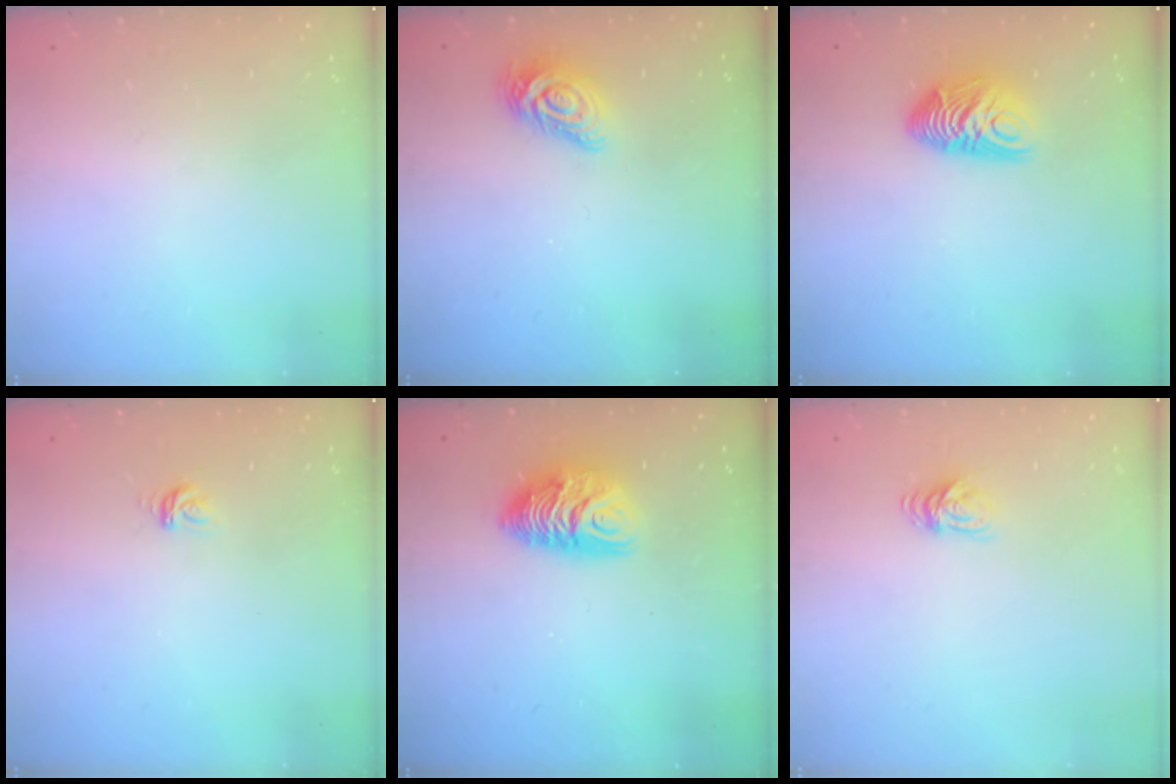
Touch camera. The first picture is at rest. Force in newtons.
{"total": 9.0, "press": 9.0, "slide": 0.5}
{"total": 10.2, "press": 10.2, "slide": 0.6}
{"total": 3.6, "press": 3.6, "slide": 0.3}
{"total": 9.7, "press": 9.7, "slide": 0.2}
{"total": 6.3, "press": 6.3, "slide": 0.6}